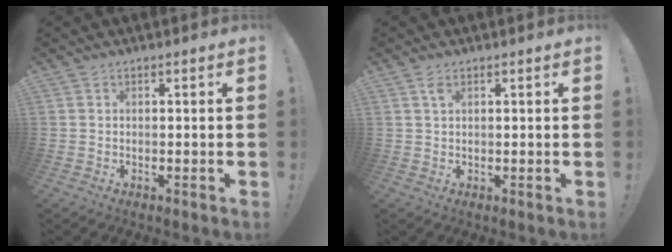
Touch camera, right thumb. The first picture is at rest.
{"total": 2.0, "force": [1.0, 1.0, 1.5], "torque": [-0.031, 0.002, 0.017]}